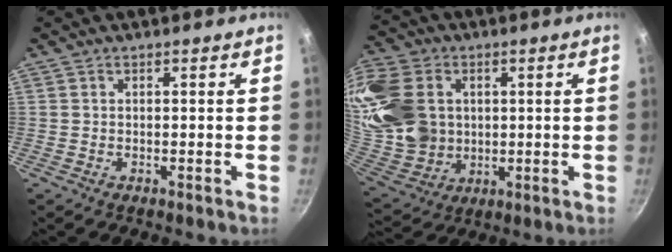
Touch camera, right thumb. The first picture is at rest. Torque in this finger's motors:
{"motor_torque": [-0.86, 1.59, 0.98, 1.07, 0.27]}